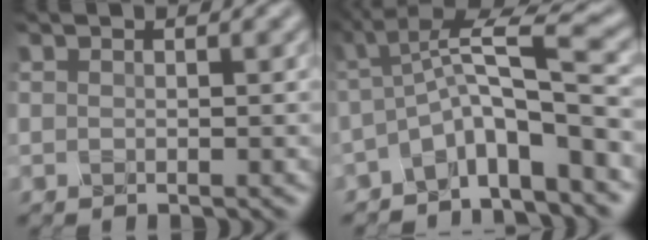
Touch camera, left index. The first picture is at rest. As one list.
[{"total": 6.4, "force": [-1.9, 1.4, 6.0], "torque": [-0.095, 0.010, -0.052]}]